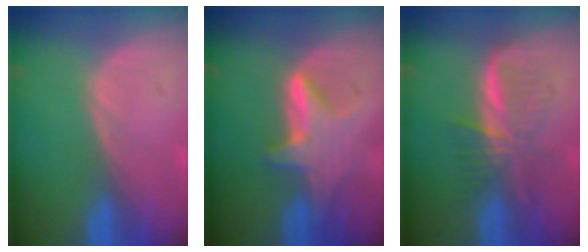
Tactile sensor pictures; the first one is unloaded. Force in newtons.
{"total": 6.0, "press": 5.9, "slide": 0.6}
{"total": 6.0, "press": 5.9, "slide": 0.8}